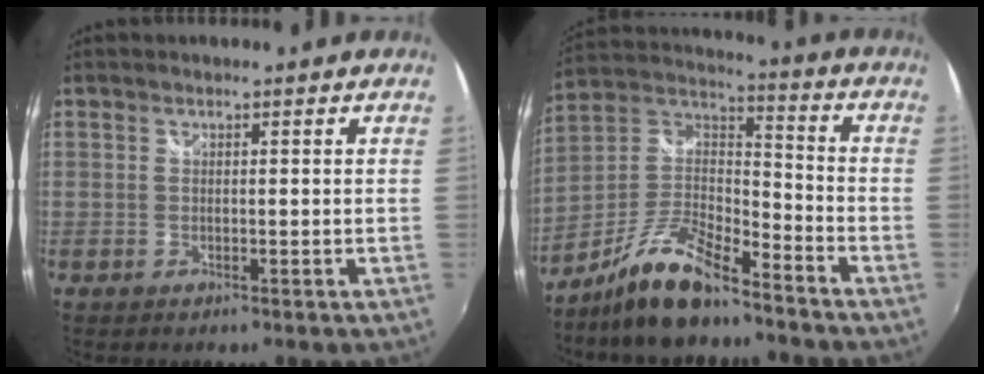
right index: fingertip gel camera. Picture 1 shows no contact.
{"total": 14.4, "force": [-10.5, 4.0, 9.0], "torque": [-0.199, 0.005, -0.199]}